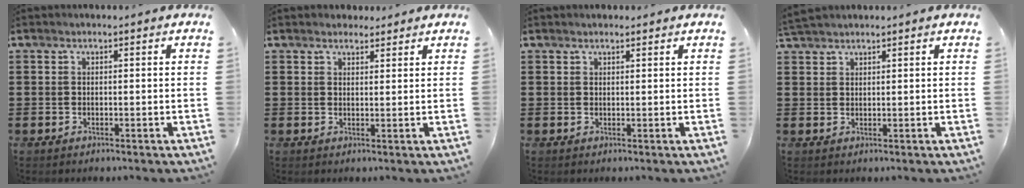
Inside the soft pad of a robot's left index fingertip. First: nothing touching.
{"total": 2.0, "force": [1.9, 0.8, 0.1], "torque": [-0.007, 0.005, 0.037]}
{"total": 0.9, "force": [0.9, 0.2, 0.4], "torque": [-0.008, 0.001, 0.016]}
{"total": 1.9, "force": [1.9, 0.3, 0.3], "torque": [-0.011, 0.004, 0.038]}